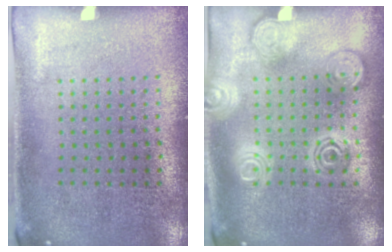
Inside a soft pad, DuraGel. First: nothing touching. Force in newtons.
{"total": 3.1, "press": 3.1, "slide": 0.4}